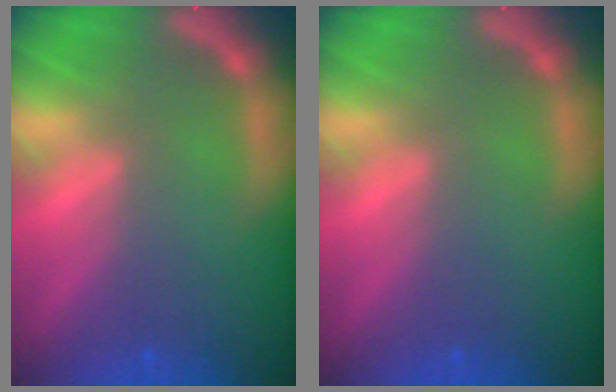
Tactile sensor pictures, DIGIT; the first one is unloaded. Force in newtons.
{"total": 0.0}